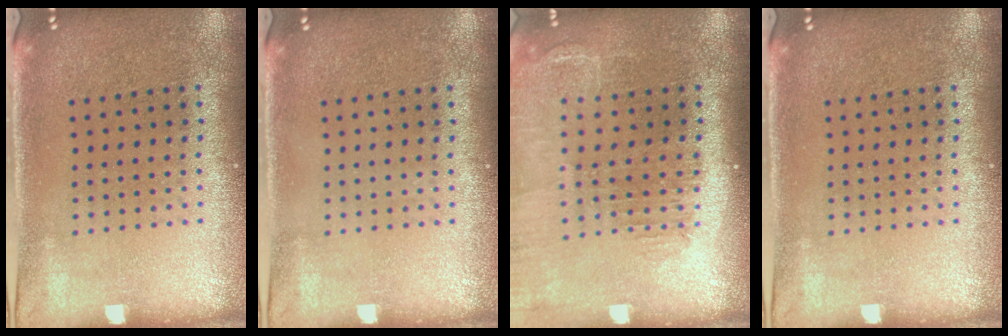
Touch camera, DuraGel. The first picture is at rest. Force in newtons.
{"total": 0.0}
{"total": 1.4, "press": 1.4, "slide": 0.2}
{"total": 0.0}